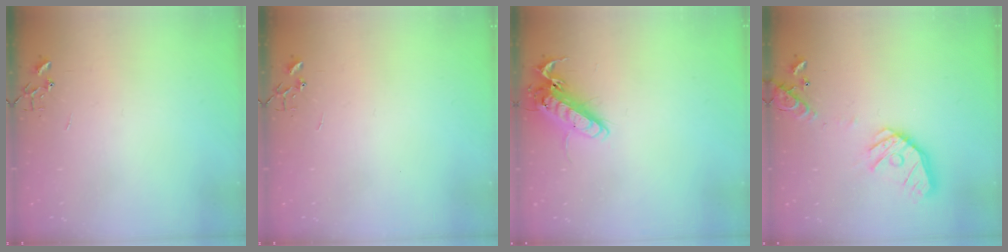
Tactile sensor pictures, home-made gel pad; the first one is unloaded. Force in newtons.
{"total": 0.0}
{"total": 15.0, "press": 14.7, "slide": 2.5}
{"total": 16.9, "press": 16.7, "slide": 3.0}